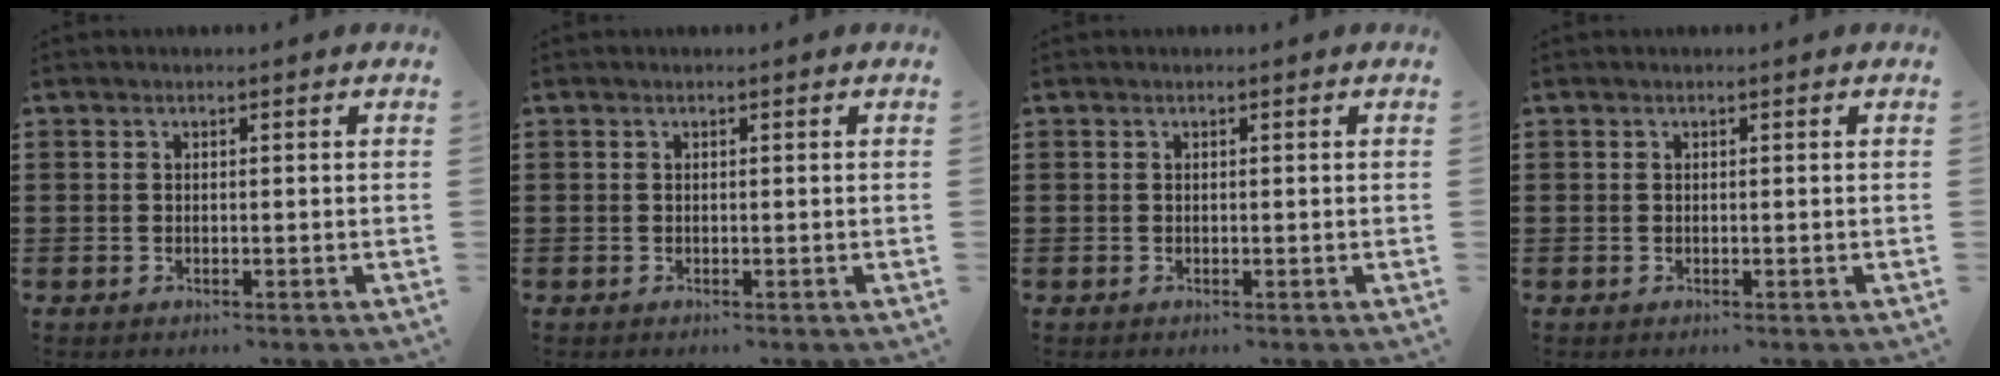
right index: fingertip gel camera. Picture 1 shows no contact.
{"total": 0.0}
{"total": 0.0}
{"total": 0.0}